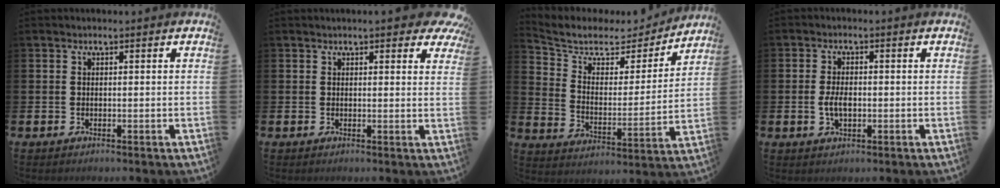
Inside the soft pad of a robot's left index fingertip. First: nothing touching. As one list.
[{"total": 2.6, "force": [2.4, 0.5, 0.9], "torque": [0.000, -0.012, 0.038]}, {"total": 7.0, "force": [6.0, 3.1, 1.9], "torque": [-0.076, -0.042, 0.097]}, {"total": 3.3, "force": [-0.3, 1.8, 2.7], "torque": [-0.038, 0.000, -0.009]}]